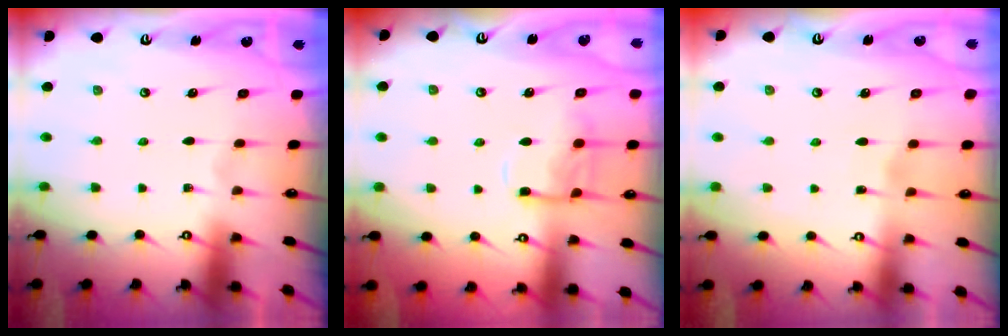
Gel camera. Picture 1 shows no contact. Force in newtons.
{"total": 10.7, "press": 10.6, "slide": 1.2}
{"total": 2.5, "press": 2.5, "slide": 0.2}